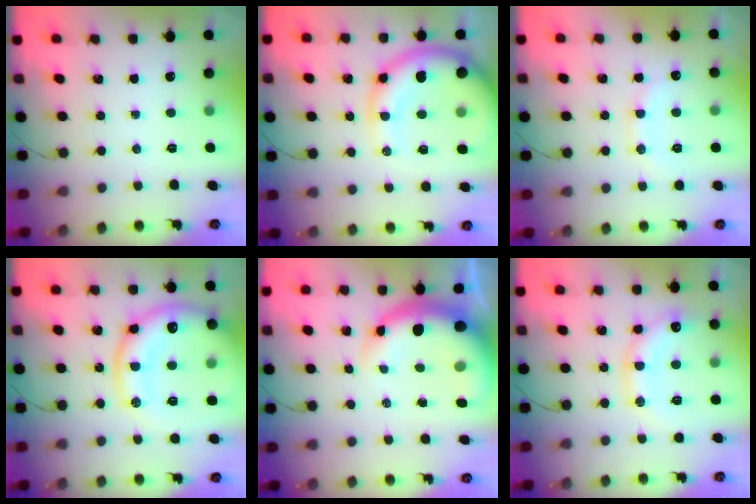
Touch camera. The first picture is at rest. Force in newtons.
{"total": 14.5, "press": 13.9, "slide": 3.9}
{"total": 10.8, "press": 10.7, "slide": 1.0}
{"total": 20.9, "press": 20.6, "slide": 3.3}
{"total": 10.0, "press": 9.7, "slide": 2.6}
{"total": 13.6, "press": 13.5, "slide": 1.3}